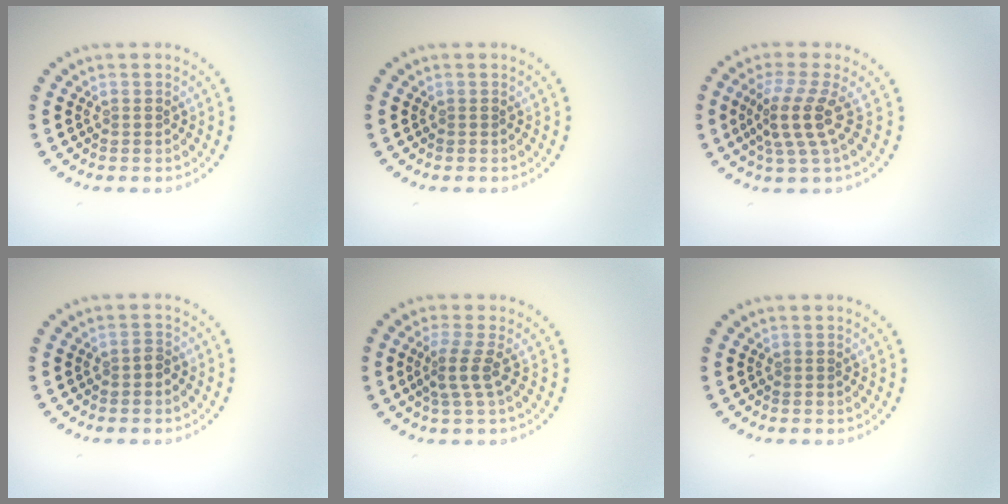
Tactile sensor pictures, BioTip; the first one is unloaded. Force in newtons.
{"total": 0.0}
{"total": 3.8, "press": 2.6, "slide": 2.7}
{"total": 0.8, "press": 0.7, "slide": 0.4}
{"total": 2.3, "press": 1.6, "slide": 1.6}
{"total": 0.0}